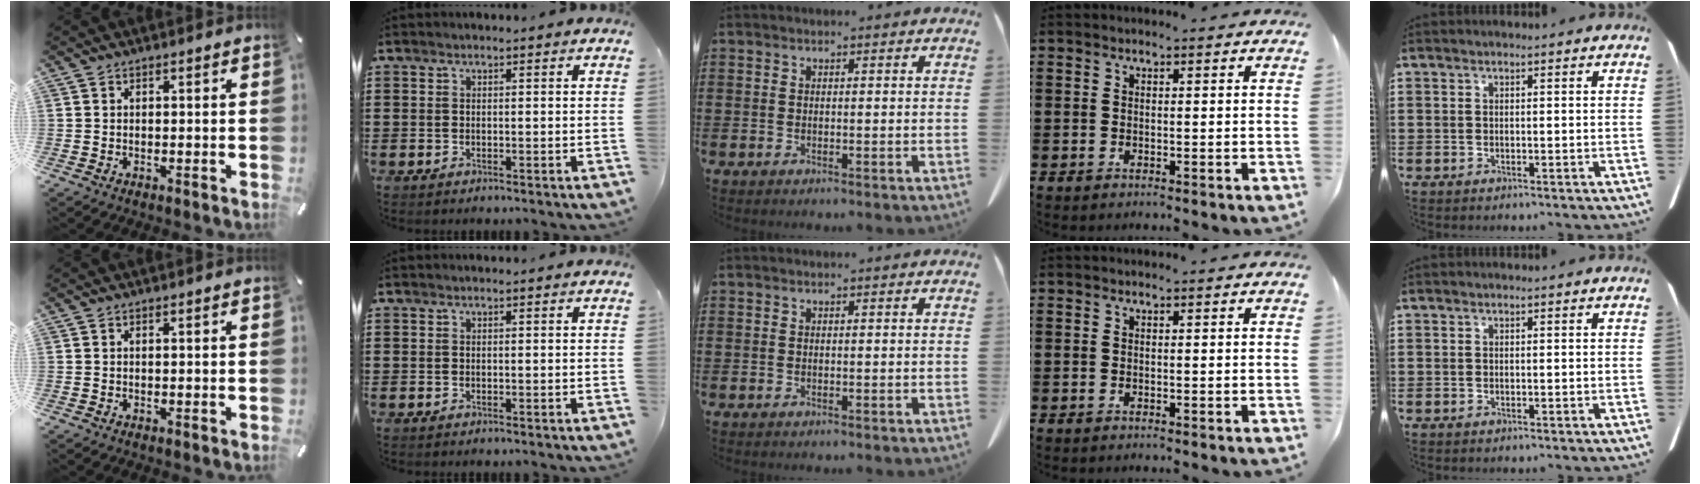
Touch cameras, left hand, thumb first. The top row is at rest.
{}